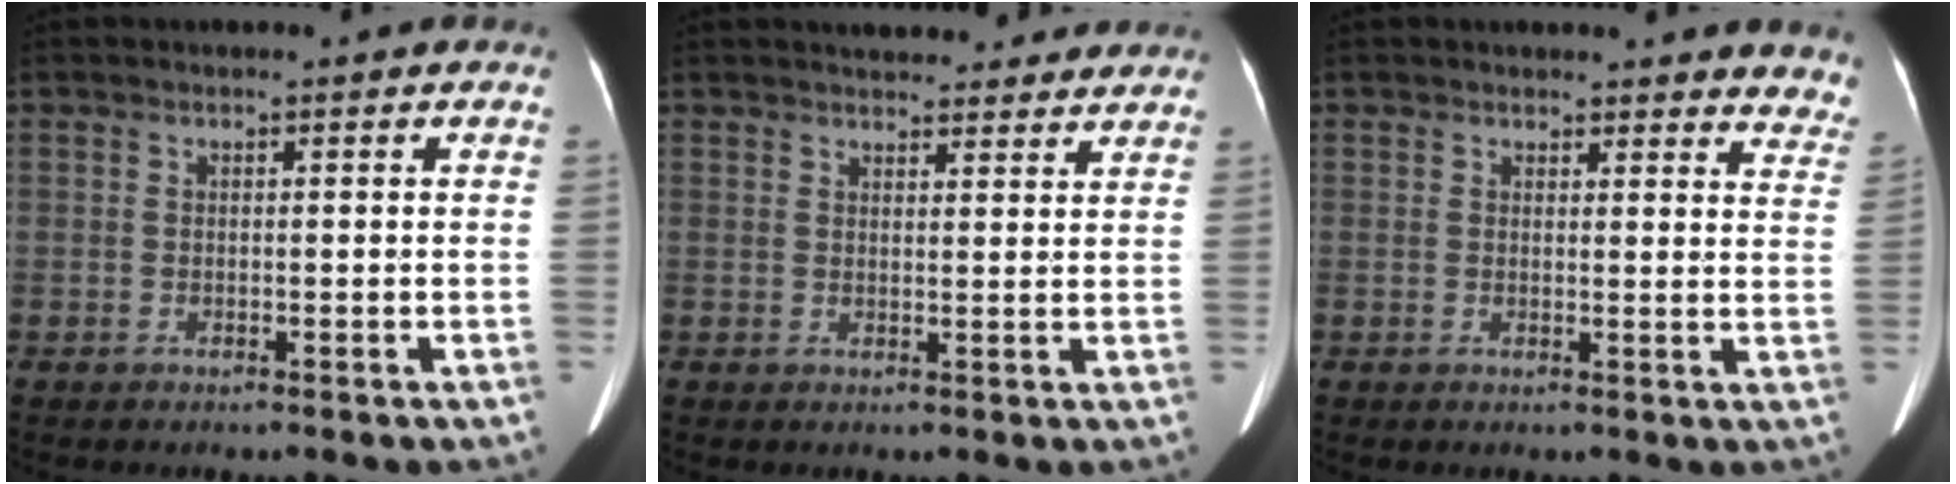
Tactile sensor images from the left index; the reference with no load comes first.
{"total": 10.6, "force": [9.7, 2.9, 3.3], "torque": [-0.023, -0.005, 0.105]}
{"total": 13.6, "force": [12.7, 3.9, 3.2], "torque": [0.011, -0.038, 0.110]}